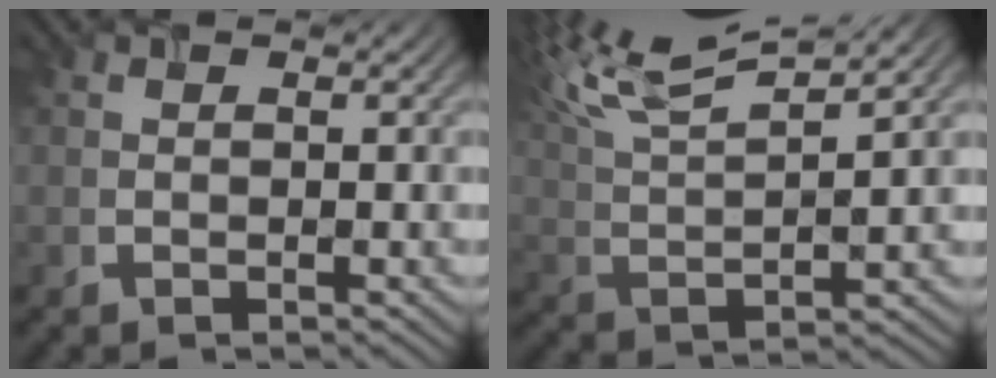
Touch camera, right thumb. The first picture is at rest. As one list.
[{"total": 12.7, "force": [9.3, 2.9, 8.2], "torque": [-0.184, 0.021, 0.130]}]